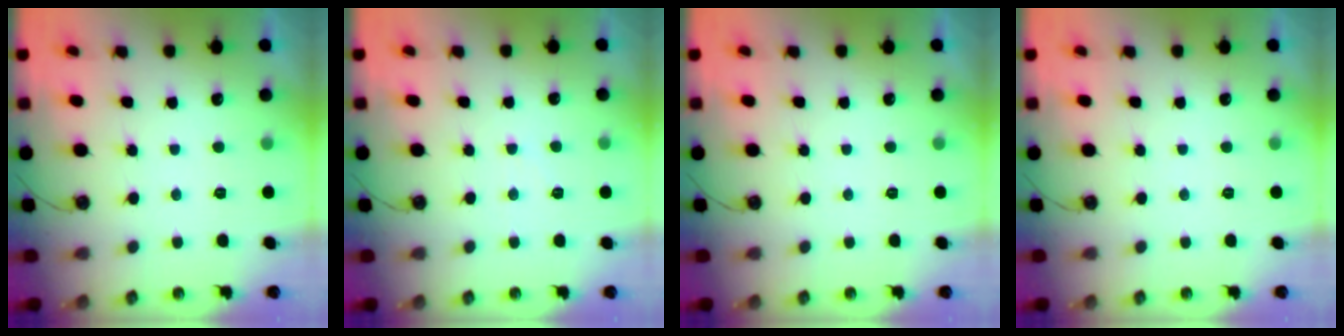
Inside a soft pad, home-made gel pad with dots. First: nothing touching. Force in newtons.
{"total": 3.8, "press": 3.7, "slide": 0.8}
{"total": 0.0}
{"total": 0.0}